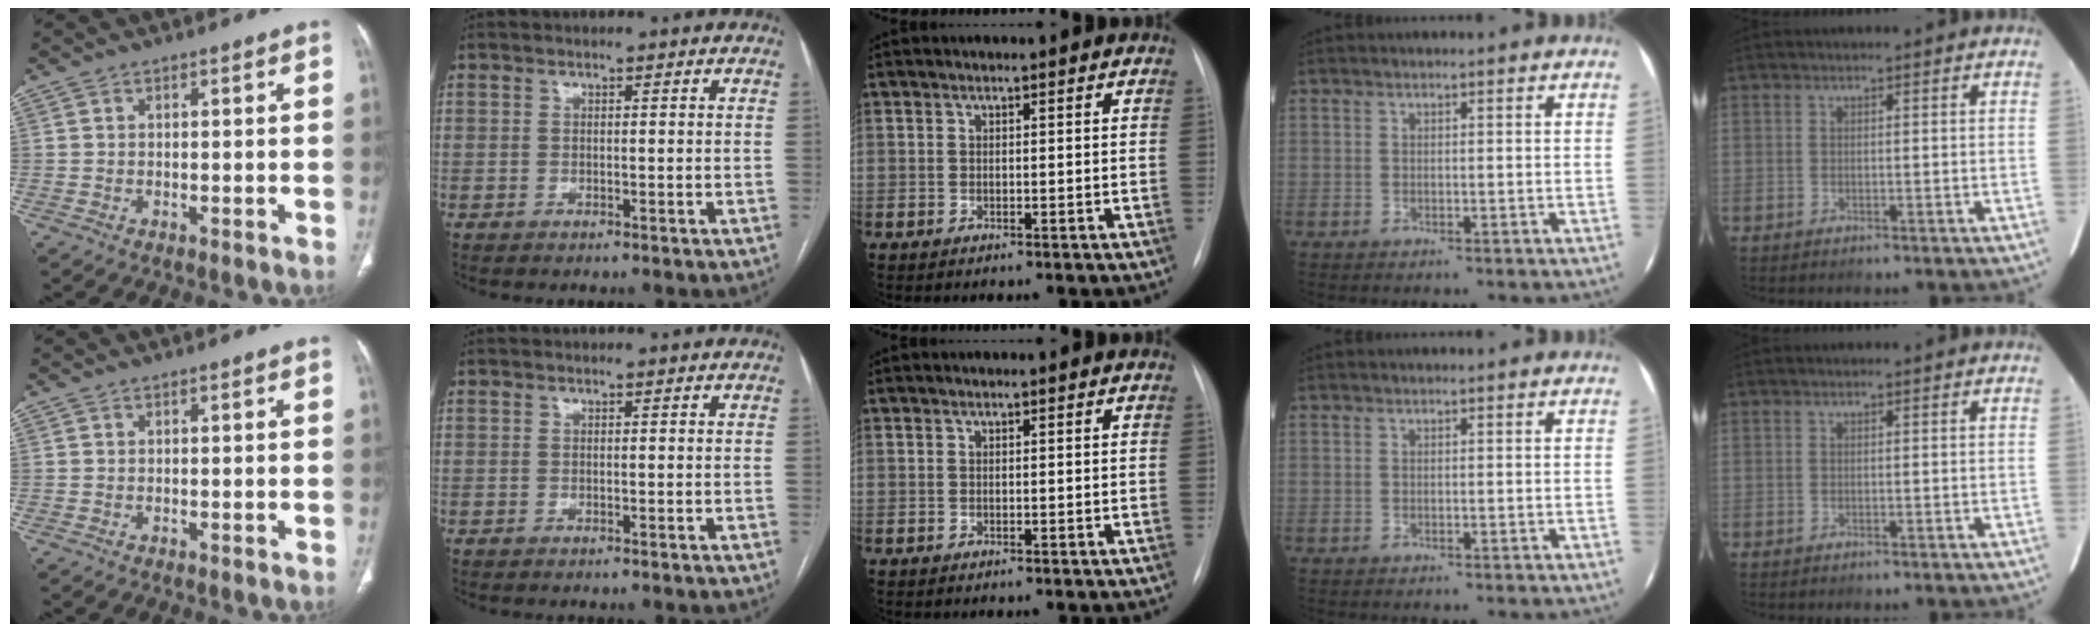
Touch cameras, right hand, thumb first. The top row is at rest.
{}